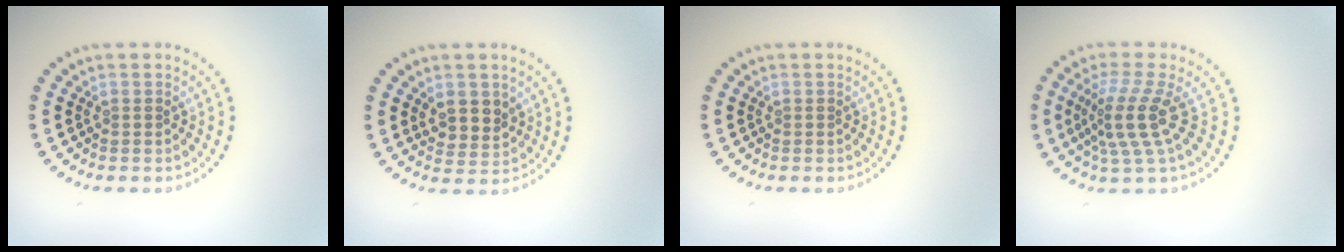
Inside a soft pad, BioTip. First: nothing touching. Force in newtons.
{"total": 2.7, "press": 2.6, "slide": 1.0}
{"total": 0.0}
{"total": 4.2, "press": 3.0, "slide": 2.9}